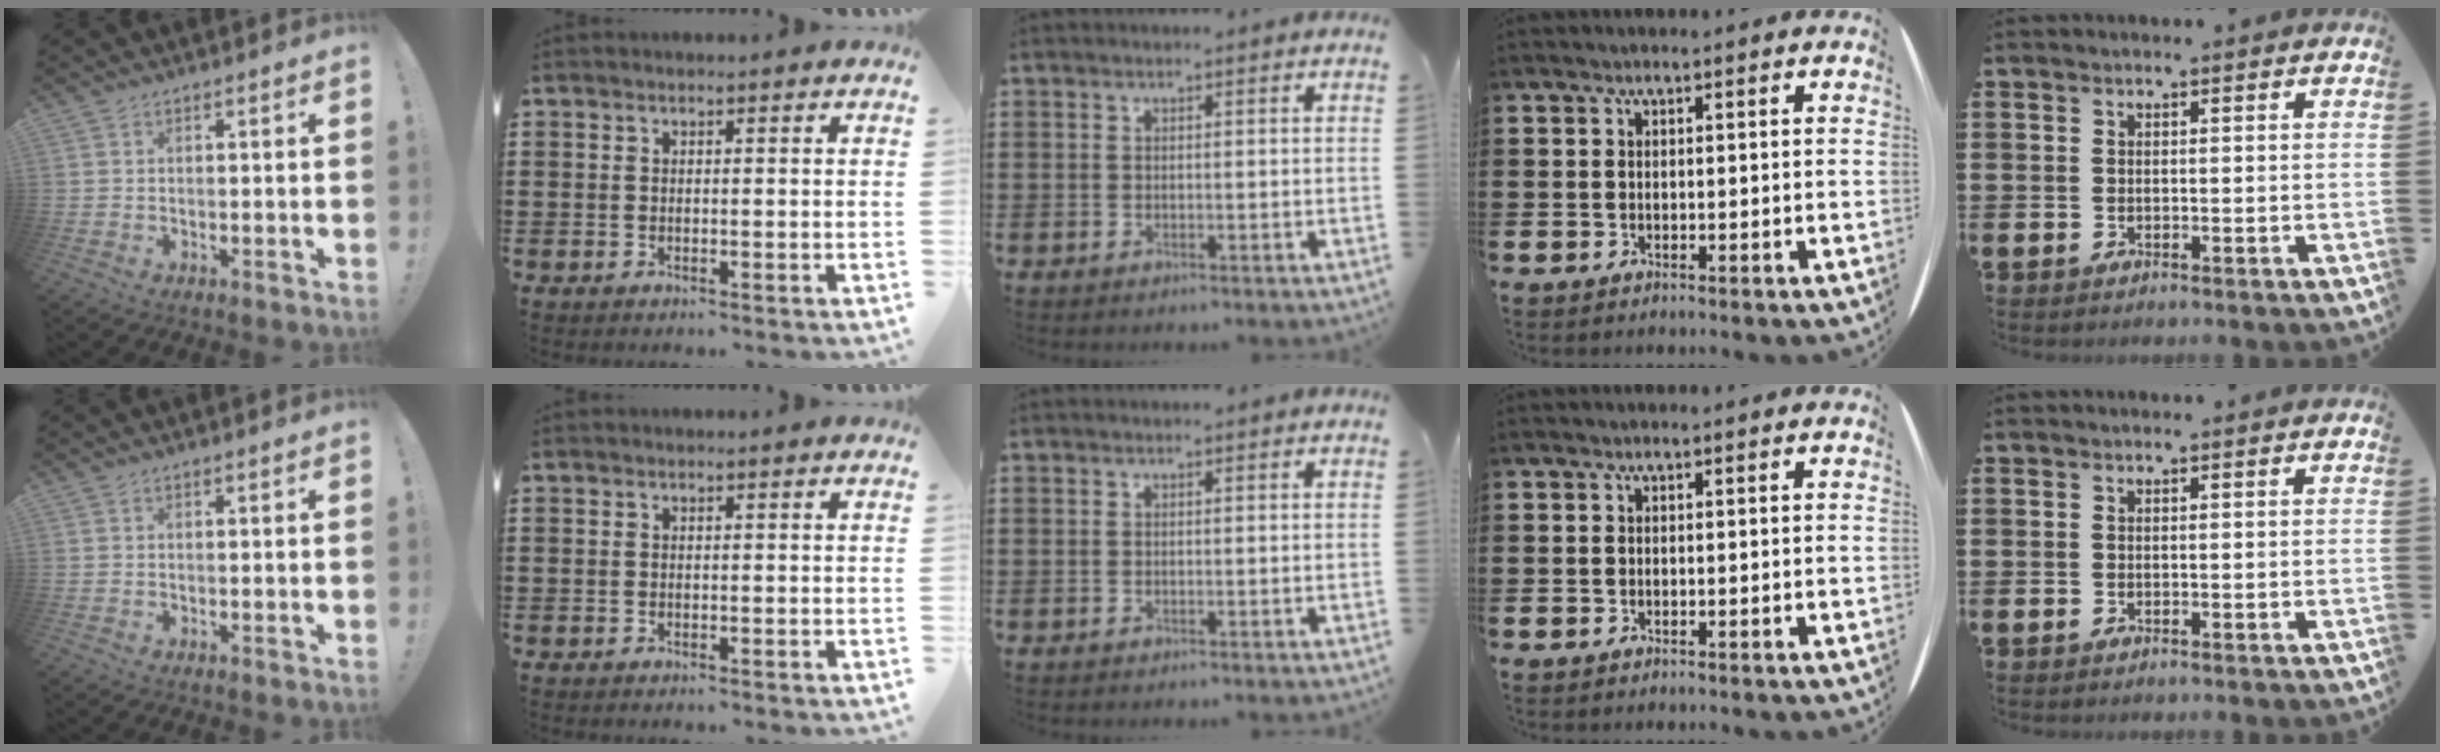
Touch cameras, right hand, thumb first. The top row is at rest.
{}